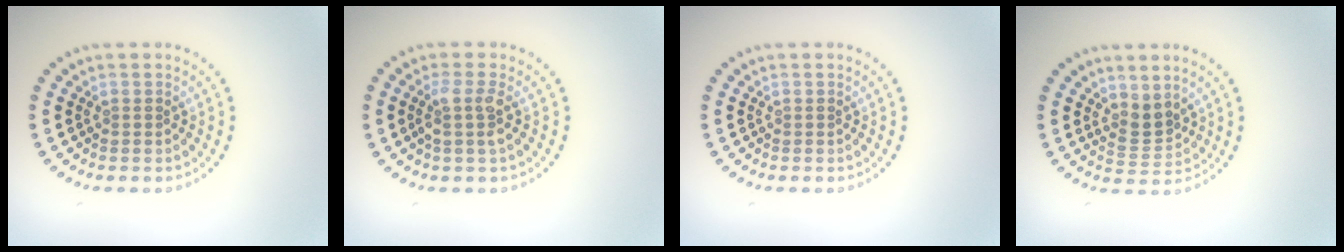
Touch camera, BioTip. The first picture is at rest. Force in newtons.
{"total": 2.1, "press": 1.6, "slide": 1.4}
{"total": 0.0}
{"total": 2.2, "press": 1.6, "slide": 1.5}